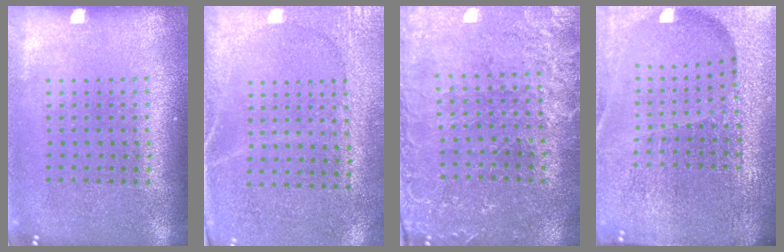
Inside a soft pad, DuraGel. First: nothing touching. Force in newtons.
{"total": 2.7, "press": 2.3, "slide": 1.5}
{"total": 1.0, "press": 0.9, "slide": 0.3}
{"total": 5.8, "press": 5.2, "slide": 2.6}